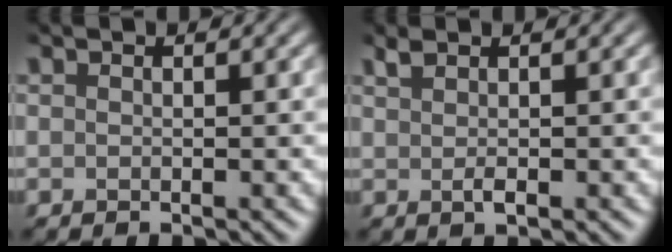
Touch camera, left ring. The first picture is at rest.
{"total": 1.7, "force": [0.6, 0.5, 1.5], "torque": [-0.033, 0.004, 0.015]}